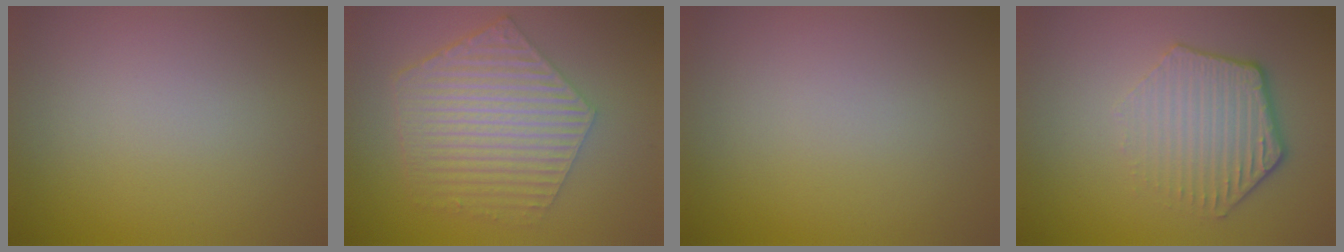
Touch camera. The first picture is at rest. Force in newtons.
{"total": 6.2, "press": 4.5, "slide": 4.3}
{"total": 0.0}
{"total": 4.3, "press": 3.3, "slide": 2.8}